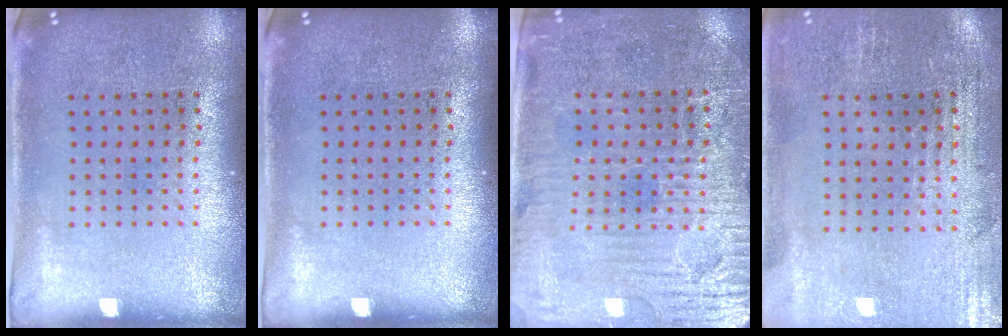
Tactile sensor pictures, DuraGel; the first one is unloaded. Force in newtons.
{"total": 0.0}
{"total": 3.9, "press": 3.5, "slide": 1.7}
{"total": 0.6, "press": 0.5, "slide": 0.3}